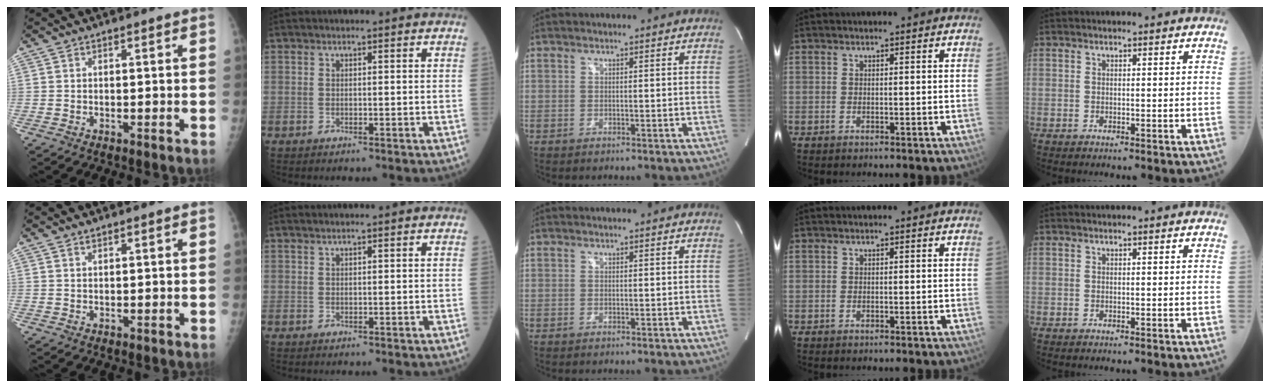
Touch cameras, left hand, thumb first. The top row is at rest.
{"thumb": {"total": 0.8, "force": [0.7, 0.3, 0.3], "torque": [-0.002, -0.004, 0.012]}, "index": {"total": 0.8, "force": [0.7, -0.1, 0.4], "torque": [-0.011, 0.007, 0.016]}}